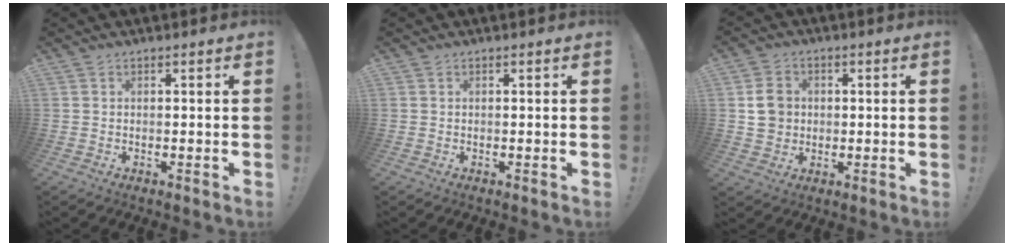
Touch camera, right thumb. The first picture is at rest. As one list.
[{"total": 0.0}, {"total": 7.1, "force": [0.7, 6.5, 2.9], "torque": [-0.037, 0.012, 0.021]}]